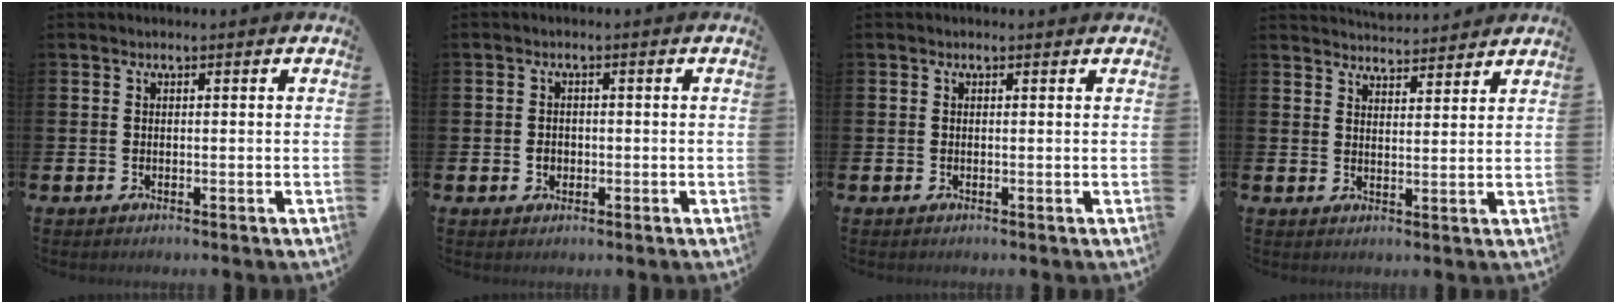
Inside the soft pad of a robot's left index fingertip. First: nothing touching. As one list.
[{"total": 1.6, "force": [-0.3, 1.4, 0.7], "torque": [-0.001, 0.001, -0.012]}, {"total": 0.0}, {"total": 4.4, "force": [4.4, 0.2, -0.2], "torque": [-0.001, -0.027, 0.080]}]